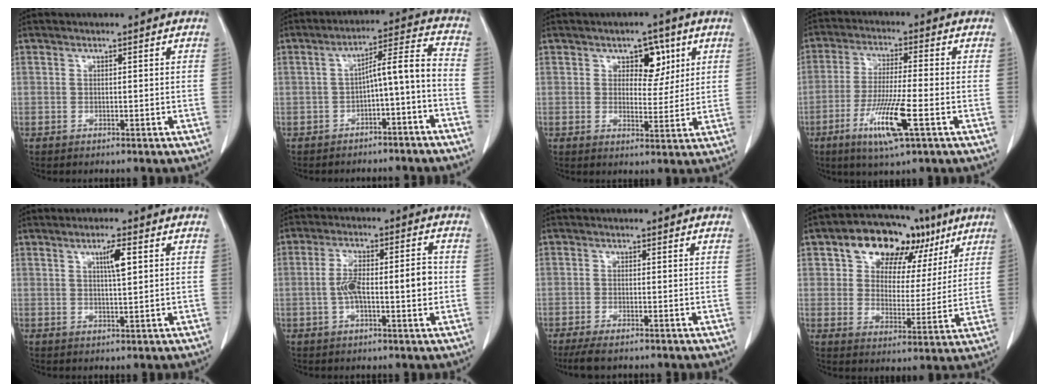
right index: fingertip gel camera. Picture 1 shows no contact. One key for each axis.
{"total": 7.6, "fx": -3.2, "fy": 0.9, "fz": 6.9, "tx": -0.097, "ty": 0.037, "tz": -0.045}
{"total": 5.3, "fx": 2.4, "fy": 3.2, "fz": 3.5, "tx": -0.039, "ty": 0.007, "tz": 0.035}
{"total": 10.0, "fx": -4.2, "fy": 0.2, "fz": 9.1, "tx": -0.179, "ty": -0.021, "tz": -0.076}
{"total": 3.7, "fx": 1.3, "fy": 0.3, "fz": 3.4, "tx": -0.056, "ty": 0.000, "tz": 0.020}
{"total": 8.6, "fx": -0.7, "fy": 2.3, "fz": 8.3, "tx": -0.153, "ty": 0.020, "tz": -0.010}
{"total": 3.7, "fx": -2.9, "fy": 0.7, "fz": 2.2, "tx": -0.039, "ty": -0.007, "tz": -0.046}
{"total": 14.0, "fx": 7.6, "fy": 9.1, "fz": 7.4, "tx": -0.087, "ty": 0.039, "tz": 0.117}